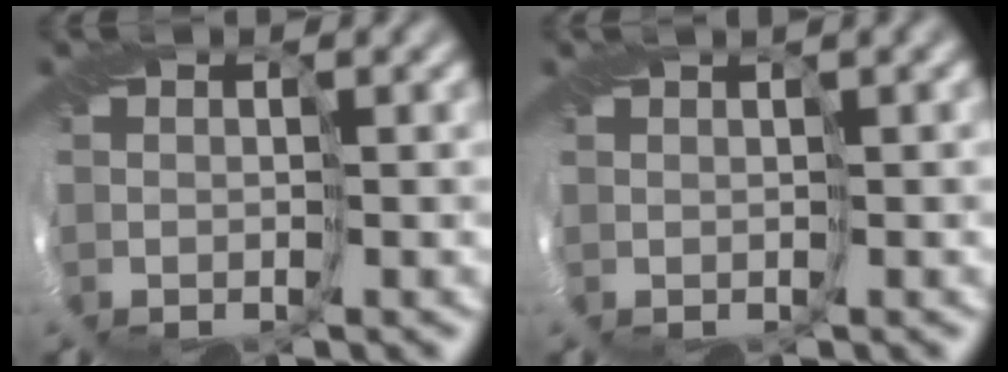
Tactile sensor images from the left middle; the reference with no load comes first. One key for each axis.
{"total": 0.9, "fx": 0.5, "fy": -0.1, "fz": 0.7, "tx": -0.016, "ty": 0.001, "tz": 0.011}